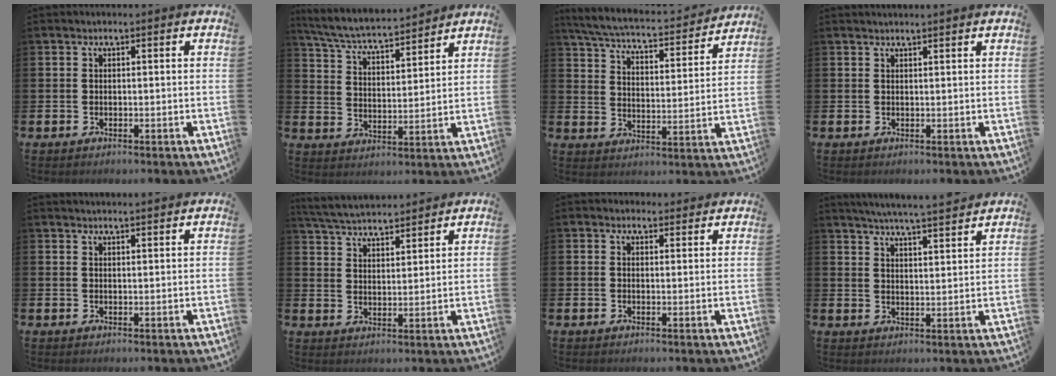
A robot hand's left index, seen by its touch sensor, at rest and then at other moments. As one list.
[{"total": 5.7, "force": [5.5, 0.6, 1.4], "torque": [-0.053, -0.041, 0.093]}, {"total": 5.3, "force": [4.9, 0.9, 1.7], "torque": [-0.058, -0.040, 0.077]}, {"total": 0.8, "force": [0.7, -0.2, 0.0], "torque": [0.003, -0.004, 0.014]}, {"total": 1.4, "force": [1.4, -0.2, 0.0], "torque": [0.008, -0.012, 0.024]}, {"total": 5.0, "force": [5.0, 0.6, 0.4], "torque": [-0.029, -0.029, 0.089]}, {"total": 1.8, "force": [1.7, 0.8, -0.1], "torque": [0.009, -0.005, 0.029]}, {"total": 5.4, "force": [5.2, -0.6, 1.1], "torque": [-0.034, -0.033, 0.091]}]